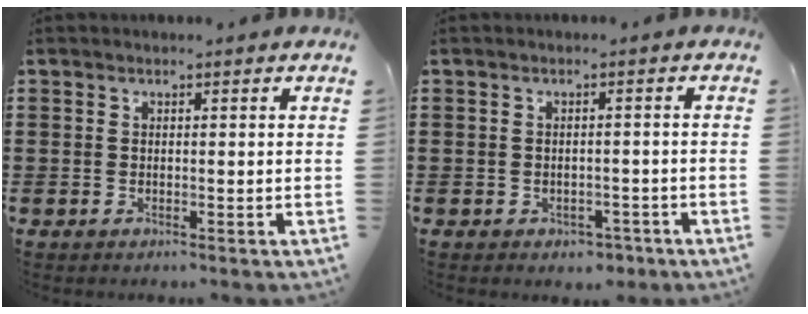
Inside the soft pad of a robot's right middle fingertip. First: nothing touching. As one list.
[{"total": 1.3, "force": [-1.1, 0.6, 0.0], "torque": [-0.006, 0.001, -0.024]}]